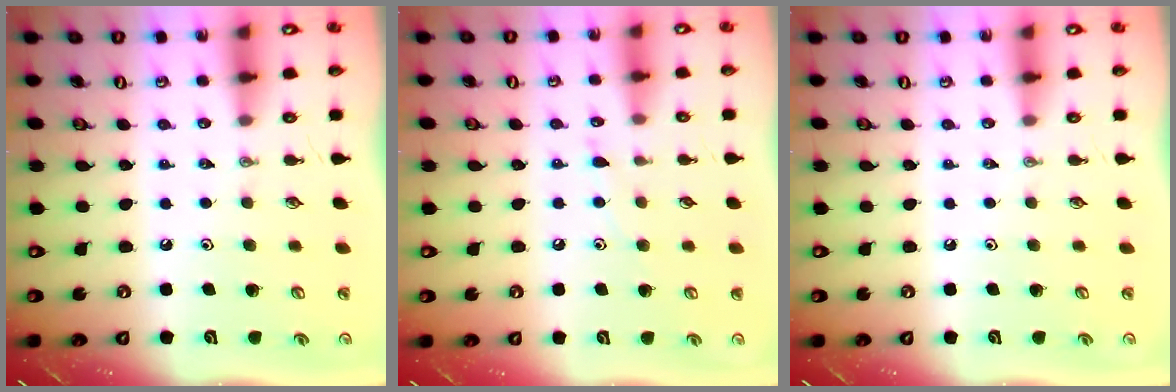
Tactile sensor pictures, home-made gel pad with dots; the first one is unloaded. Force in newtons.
{"total": 6.0, "press": 6.0, "slide": 0.6}
{"total": 0.0}